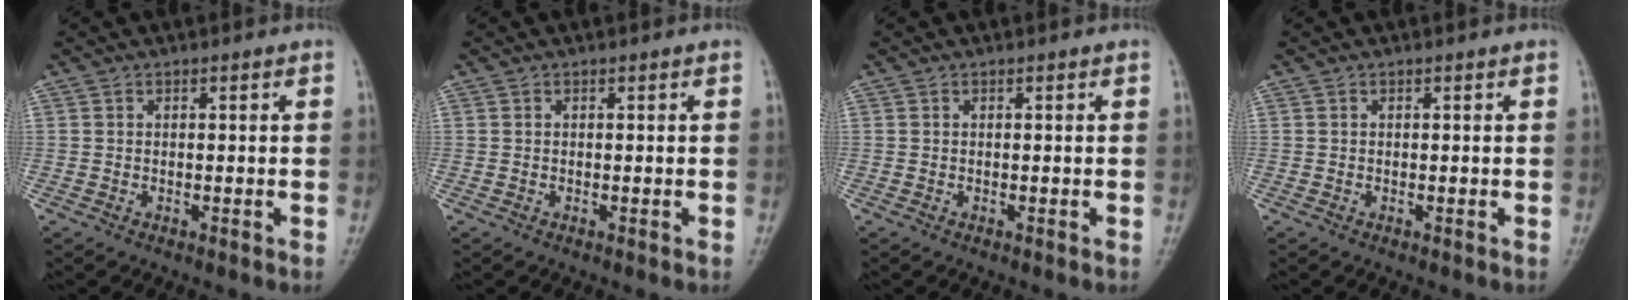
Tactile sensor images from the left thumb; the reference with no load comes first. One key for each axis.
{"total": 0.0}
{"total": 0.0}
{"total": 0.0}